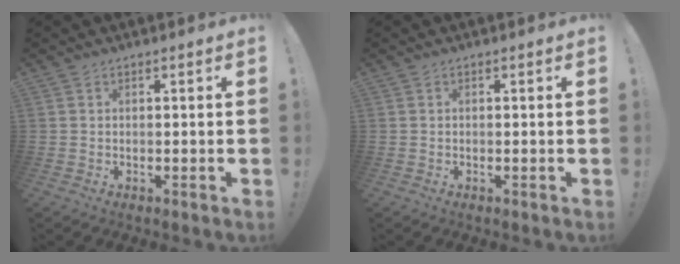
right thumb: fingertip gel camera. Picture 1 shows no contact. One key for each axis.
{"total": 0.0}